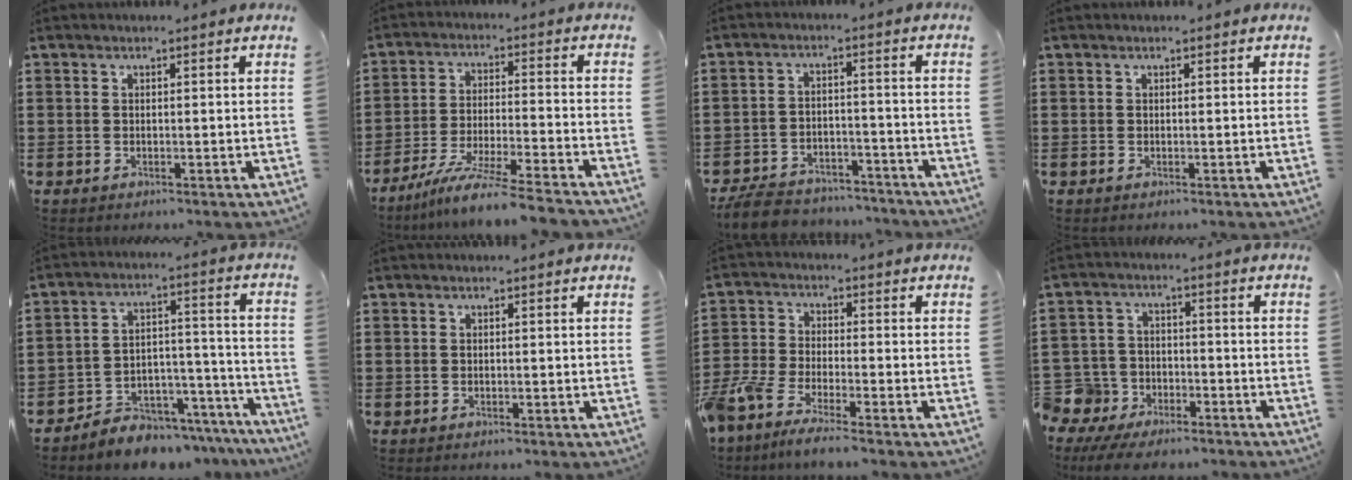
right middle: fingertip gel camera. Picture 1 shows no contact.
{"total": 8.6, "force": [-7.6, -0.7, 4.0], "torque": [-0.071, -0.007, -0.148]}
{"total": 6.4, "force": [-6.1, 1.2, 1.2], "torque": [-0.032, 0.013, -0.125]}
{"total": 0.0}
{"total": 6.1, "force": [-5.9, 1.5, 0.2], "torque": [-0.001, 0.017, -0.117]}
{"total": 0.0}
{"total": 5.3, "force": [-4.9, 0.4, 1.9], "torque": [-0.067, -0.014, -0.105]}
{"total": 7.5, "force": [-6.5, 3.5, 1.1], "torque": [-0.051, 0.019, -0.135]}